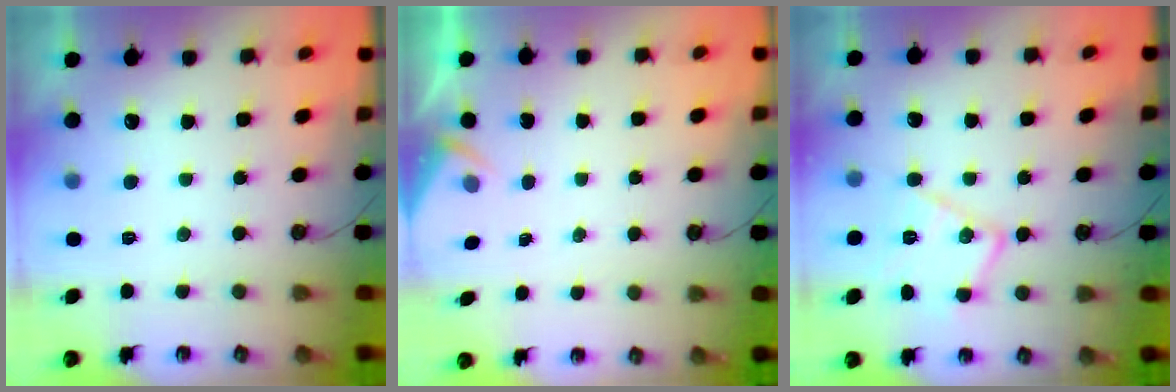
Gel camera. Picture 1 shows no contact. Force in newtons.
{"total": 2.1, "press": 2.1, "slide": 0.3}
{"total": 12.7, "press": 12.7, "slide": 0.7}